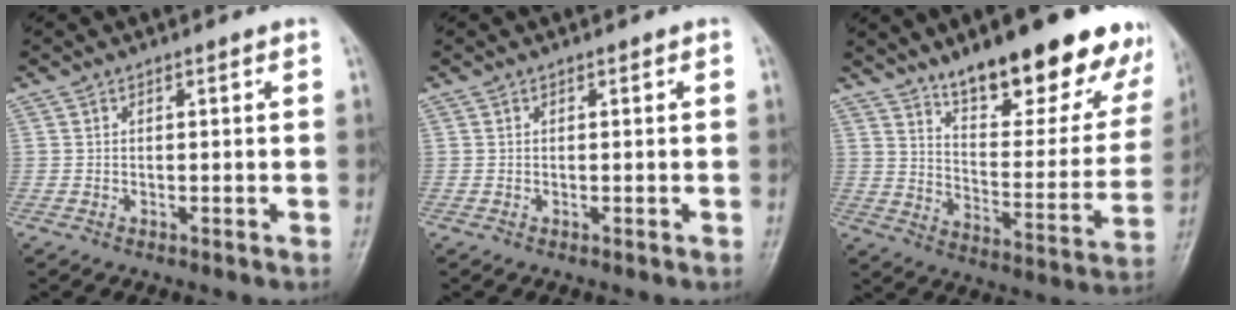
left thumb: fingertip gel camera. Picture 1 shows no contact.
{"total": 0.0}
{"total": 24.5, "force": [17.0, 8.0, 15.7], "torque": [-0.166, -0.085, 0.250]}